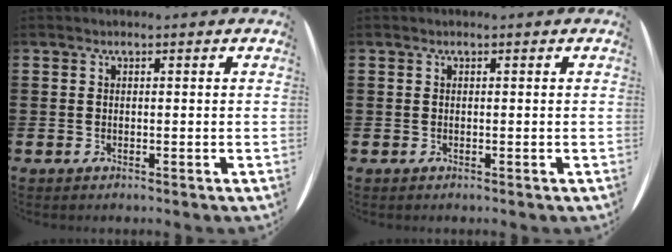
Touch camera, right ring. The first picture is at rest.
{"total": 0.0}